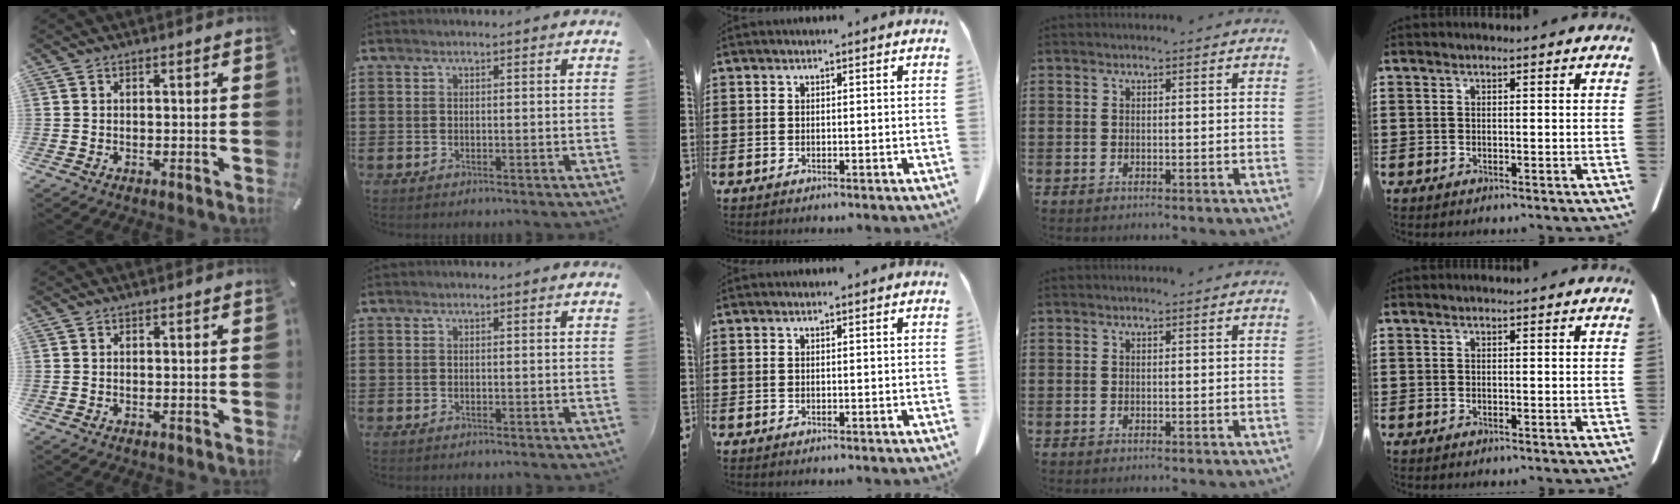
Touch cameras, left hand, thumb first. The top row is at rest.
{}